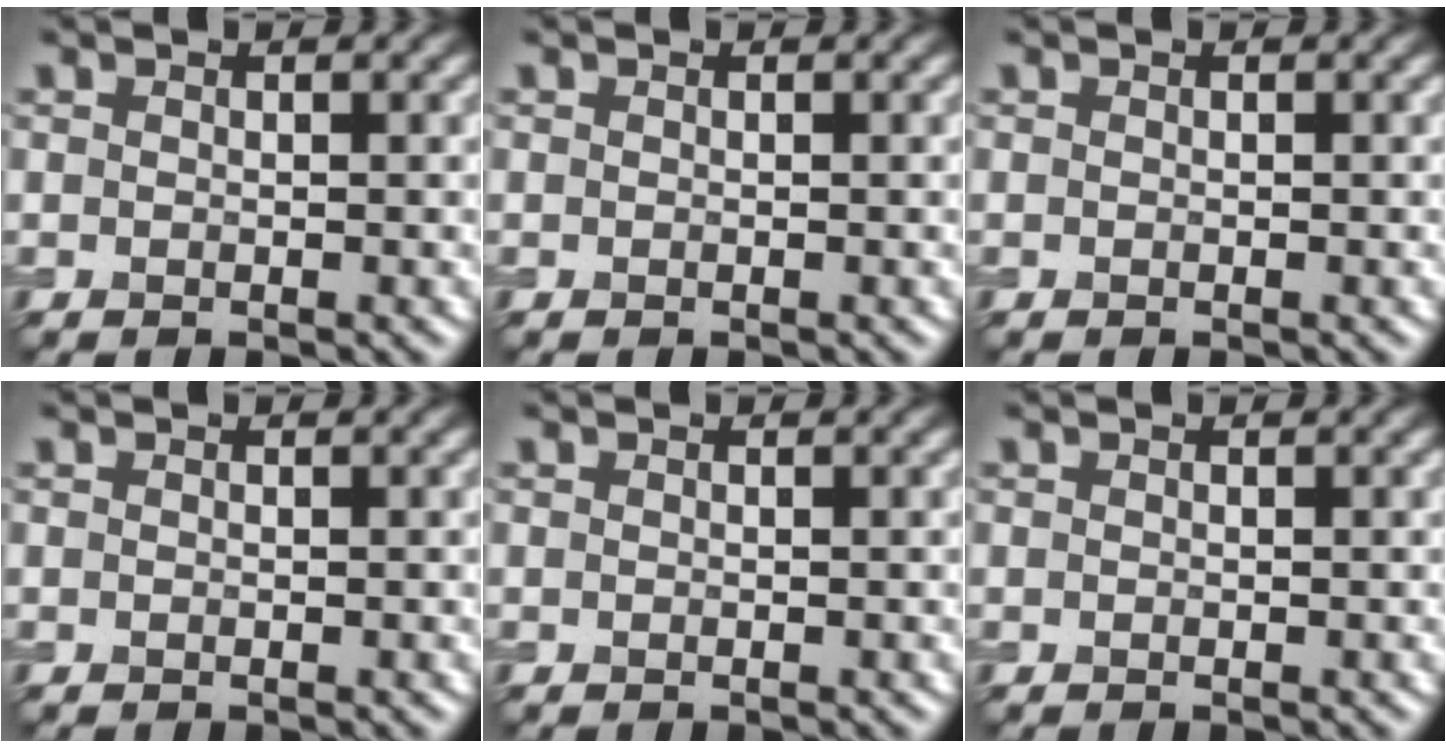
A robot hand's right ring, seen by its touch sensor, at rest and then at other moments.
{"total": 0.0}
{"total": 0.0}
{"total": 0.0}
{"total": 0.0}
{"total": 0.0}